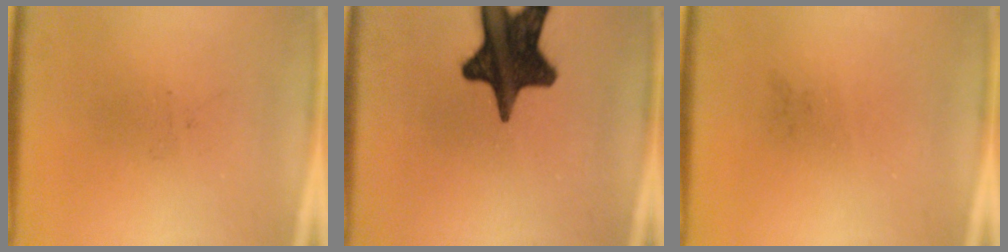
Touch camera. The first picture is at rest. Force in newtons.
{"total": 17.1}
{"total": 0.0}